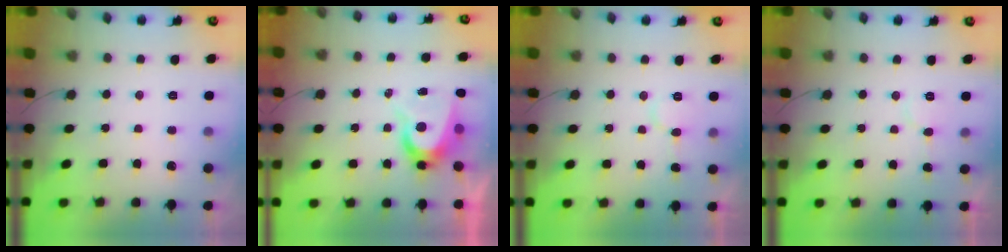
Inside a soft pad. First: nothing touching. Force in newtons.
{"total": 8.8, "press": 8.8, "slide": 0.4}
{"total": 5.2, "press": 5.1, "slide": 0.7}
{"total": 4.4, "press": 4.4, "slide": 0.4}